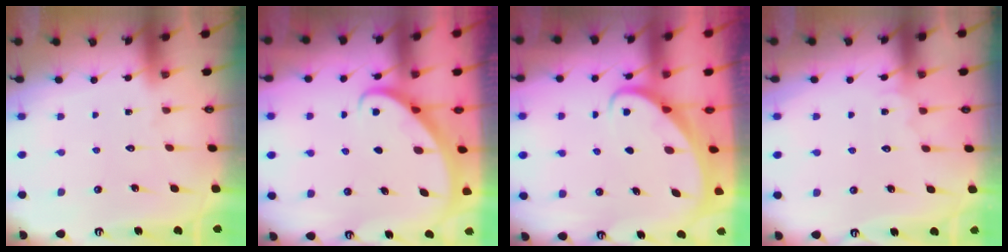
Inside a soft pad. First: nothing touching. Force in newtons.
{"total": 2.7, "press": 2.7, "slide": 0.2}
{"total": 3.1, "press": 3.0, "slide": 0.5}
{"total": 4.1, "press": 4.1, "slide": 0.2}